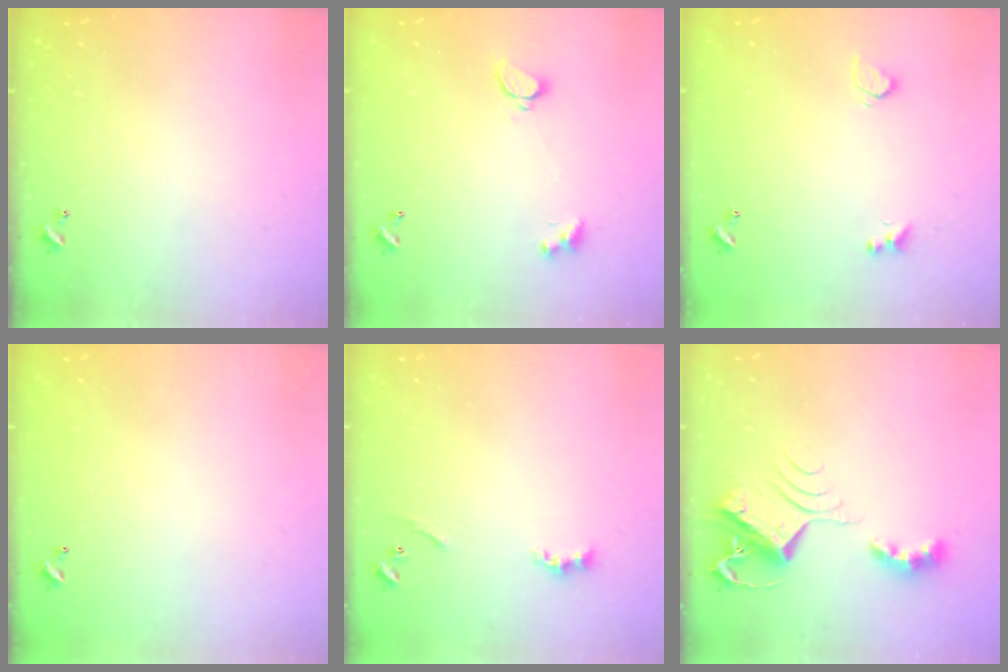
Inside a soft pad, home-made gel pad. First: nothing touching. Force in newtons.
{"total": 1.7, "press": 1.6, "slide": 0.3}
{"total": 2.0, "press": 1.7, "slide": 1.0}
{"total": 2.8, "press": 2.8, "slide": 0.1}
{"total": 1.8, "press": 1.8, "slide": 0.5}
{"total": 7.2, "press": 7.2, "slide": 0.4}